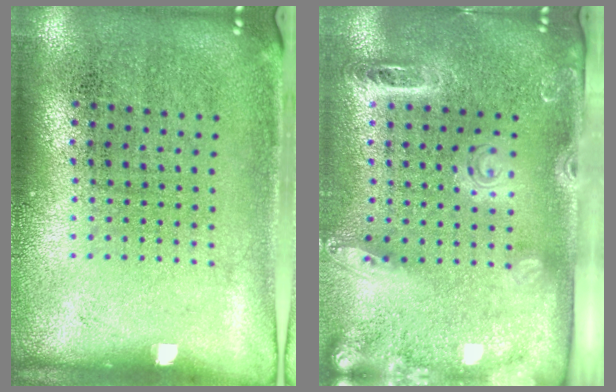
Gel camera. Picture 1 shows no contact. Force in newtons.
{"total": 2.6, "press": 2.0, "slide": 1.6}